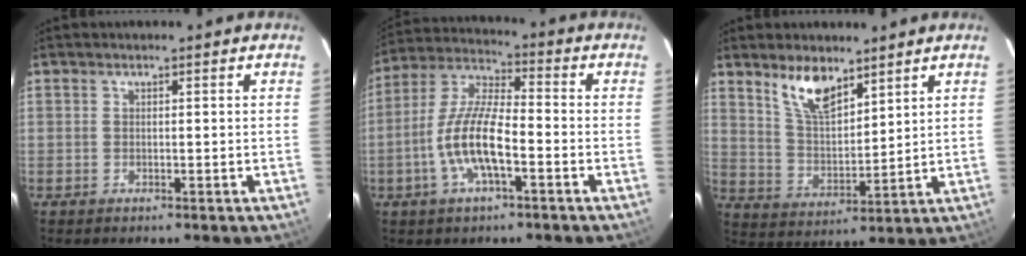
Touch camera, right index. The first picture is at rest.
{"total": 11.8, "force": [-4.1, 3.3, 10.5], "torque": [-0.223, 0.002, -0.077]}
{"total": 9.2, "force": [6.5, 3.4, 5.6], "torque": [-0.099, 0.002, 0.134]}